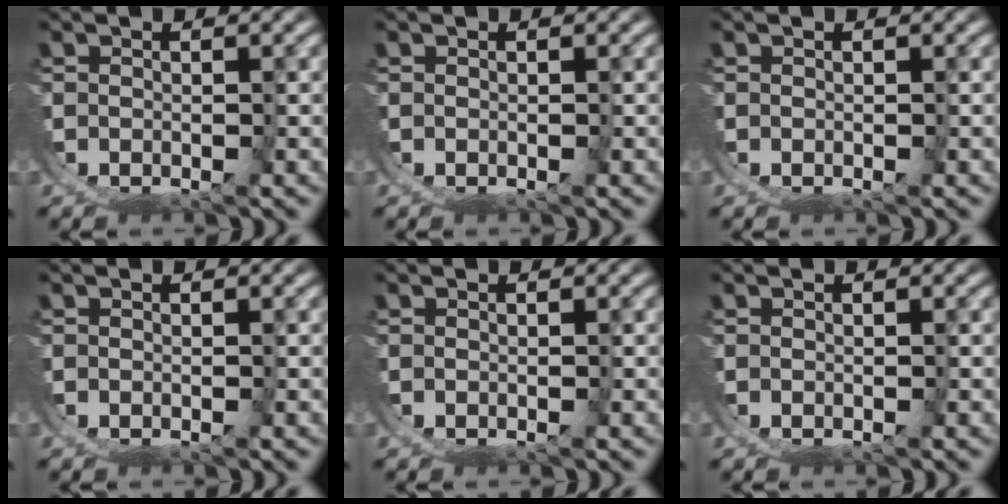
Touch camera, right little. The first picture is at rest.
{"total": 0.0}
{"total": 0.0}
{"total": 0.0}
{"total": 0.0}
{"total": 0.0}